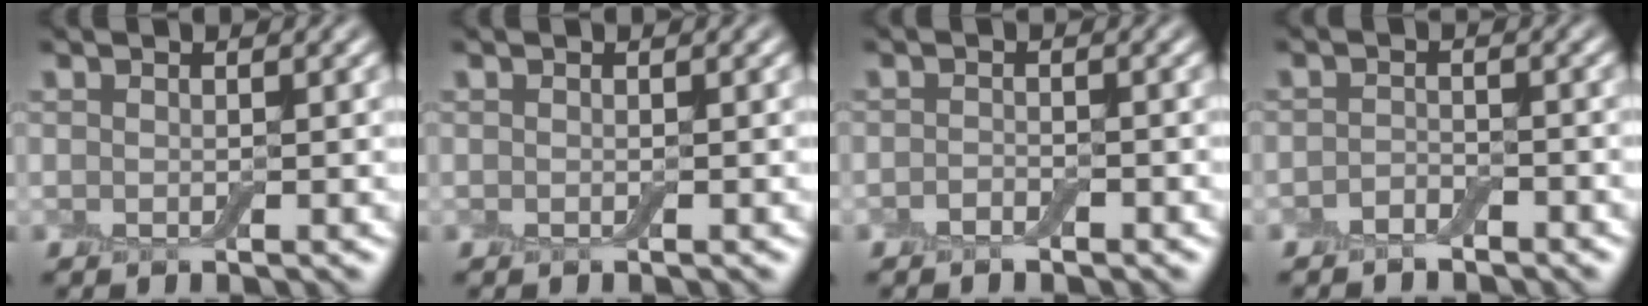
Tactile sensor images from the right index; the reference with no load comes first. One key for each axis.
{"total": 0.0}
{"total": 1.3, "fx": -0.9, "fy": 0.6, "fz": 0.7, "tx": -0.015, "ty": 0.000, "tz": -0.018}
{"total": 1.7, "fx": -1.3, "fy": 0.8, "fz": 0.7, "tx": -0.013, "ty": 0.003, "tz": -0.027}